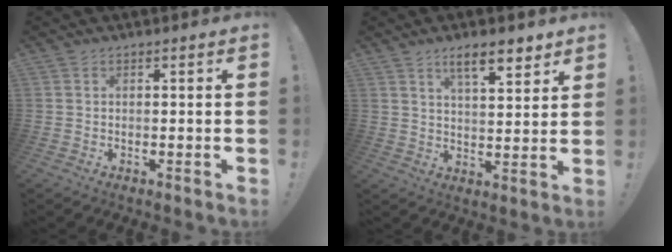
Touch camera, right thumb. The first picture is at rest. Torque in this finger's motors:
{"motor_torque": [-0.25, 0.39, 0.19, 0.12, 0.14]}